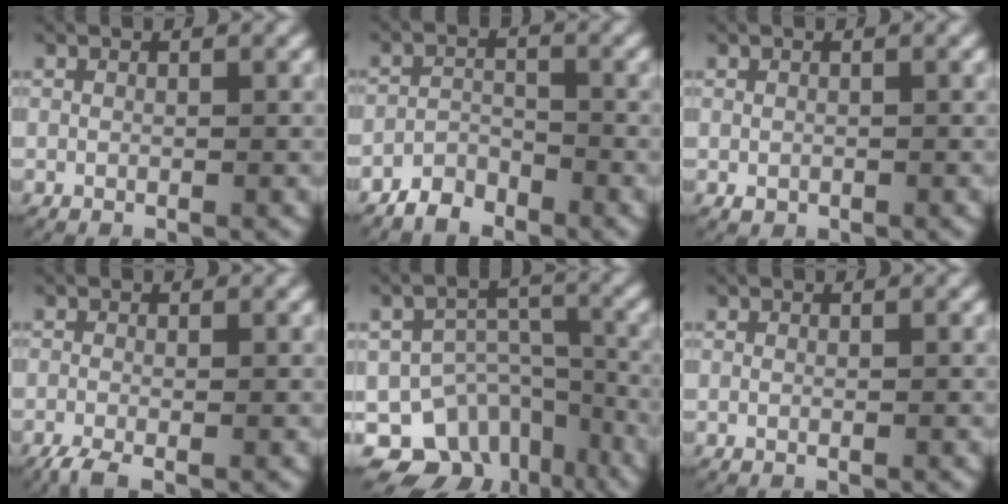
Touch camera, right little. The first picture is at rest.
{"total": 2.9, "force": [-2.5, 1.2, 0.7], "torque": [-0.012, -0.005, -0.047]}
{"total": 0.6, "force": [-0.3, 0.5, 0.2], "torque": [-0.004, -0.006, -0.002]}
{"total": 2.3, "force": [-1.8, 0.8, 1.3], "torque": [-0.030, -0.010, -0.027]}
{"total": 14.7, "force": [-6.3, 12.1, 5.5], "torque": [-0.101, -0.046, -0.105]}
{"total": 0.0}